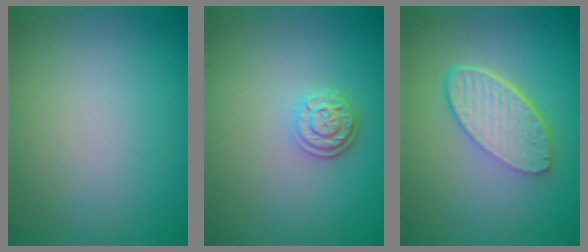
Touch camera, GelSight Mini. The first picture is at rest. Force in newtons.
{"total": 2.6, "press": 2.2, "slide": 1.4}
{"total": 6.0, "press": 4.2, "slide": 4.2}